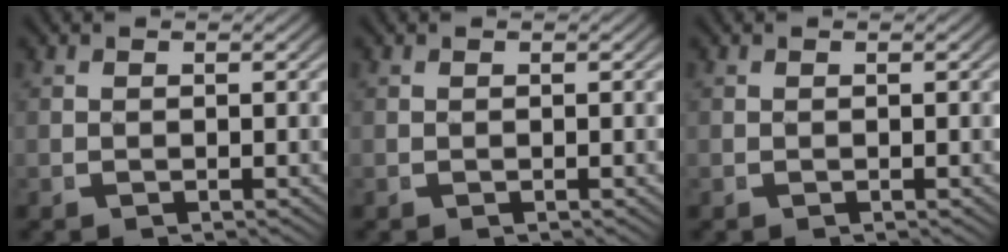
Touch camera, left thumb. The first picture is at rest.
{"total": 0.0}
{"total": 0.0}